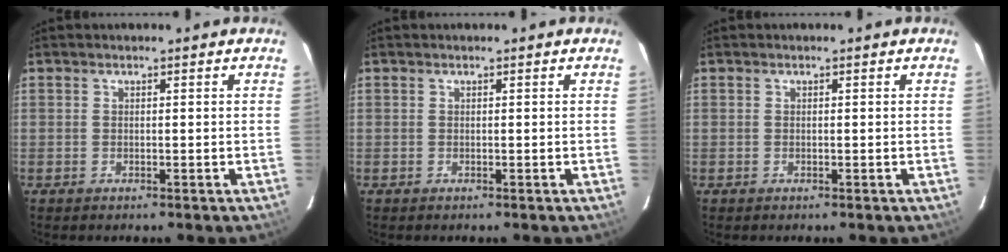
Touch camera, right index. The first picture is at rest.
{"total": 0.0}
{"total": 0.0}